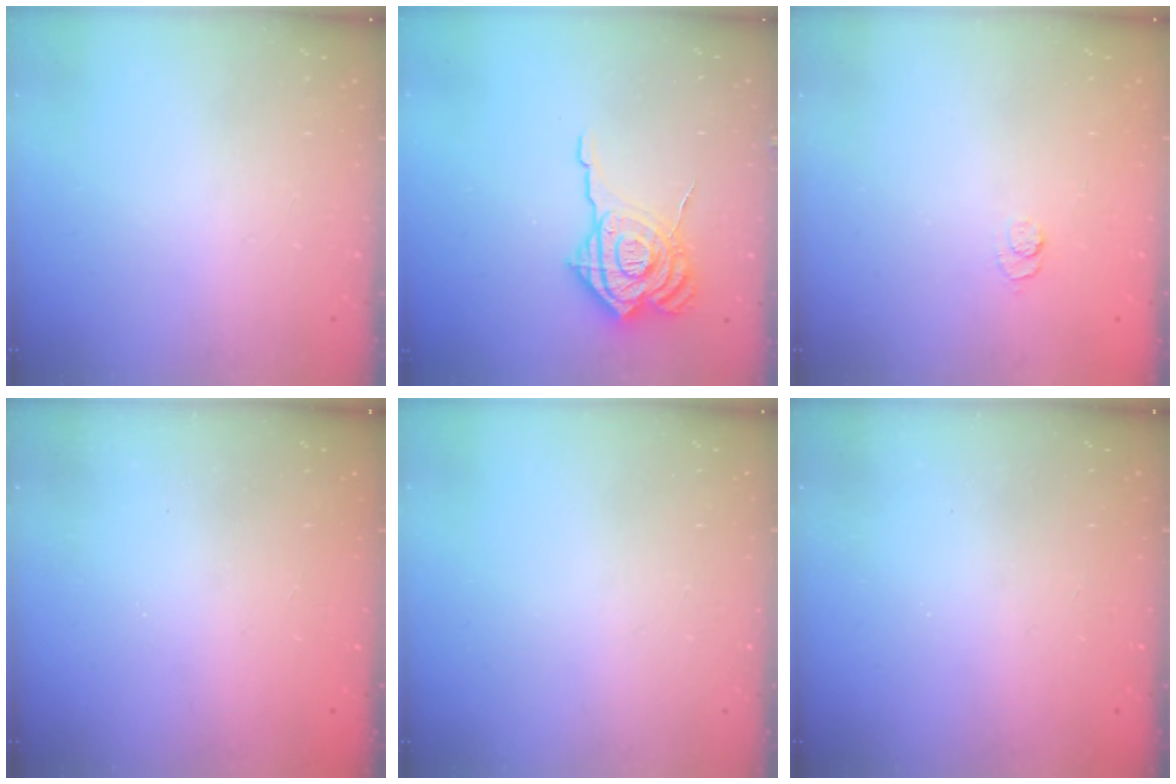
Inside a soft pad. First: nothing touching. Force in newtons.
{"total": 15.9, "press": 15.9, "slide": 1.4}
{"total": 2.4, "press": 2.0, "slide": 1.4}
{"total": 2.4, "press": 2.3, "slide": 0.8}
{"total": 0.0}
{"total": 2.5, "press": 2.4, "slide": 0.8}